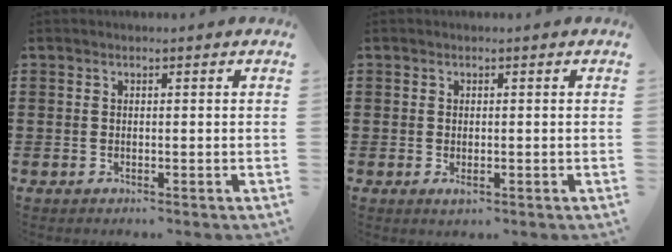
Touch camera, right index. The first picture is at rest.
{"total": 0.9, "force": [-0.2, 0.3, 0.8], "torque": [-0.016, -0.003, -0.003]}